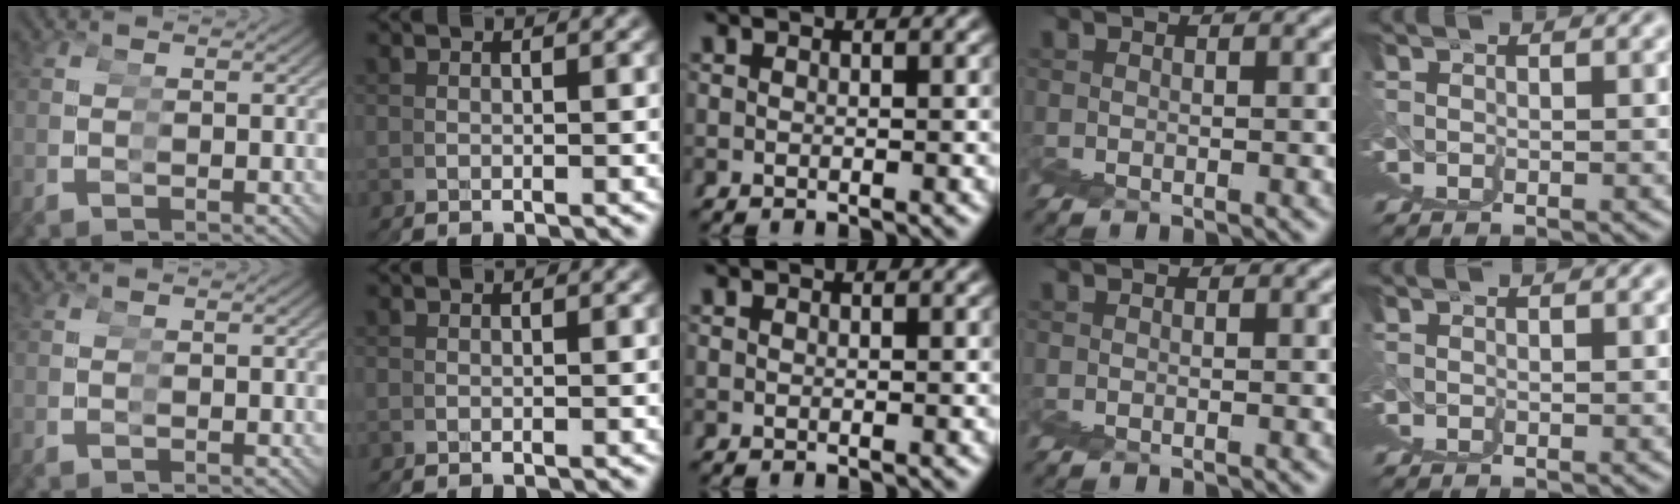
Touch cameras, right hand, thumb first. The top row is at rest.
{}